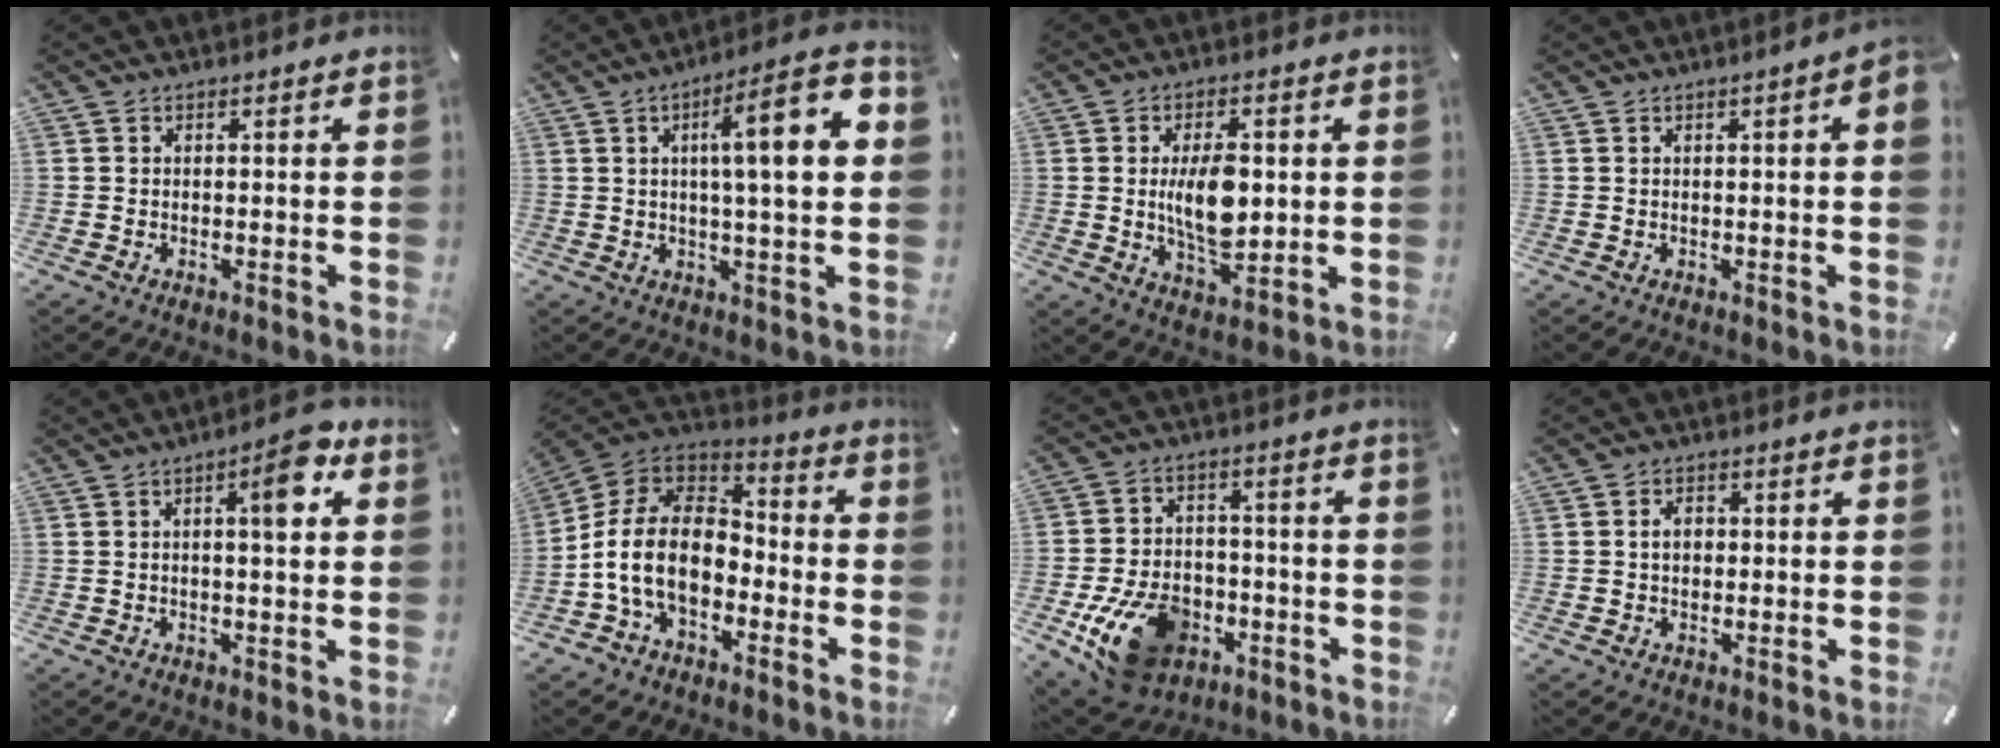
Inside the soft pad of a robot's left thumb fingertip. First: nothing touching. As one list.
[{"total": 15.6, "force": [3.5, 3.0, 14.9], "torque": [-0.226, -0.006, 0.044]}, {"total": 10.9, "force": [0.9, 5.8, 9.1], "torque": [-0.172, -0.003, 0.009]}, {"total": 3.0, "force": [0.7, 0.2, 2.9], "torque": [-0.053, 0.000, 0.012]}, {"total": 7.5, "force": [2.5, 2.0, 6.8], "torque": [-0.088, -0.010, 0.028]}, {"total": 14.9, "force": [-4.6, 10.4, 9.7], "torque": [-0.214, 0.029, -0.086]}, {"total": 15.8, "force": [-7.0, 10.7, 9.4], "torque": [-0.164, 0.045, -0.110]}, {"total": 3.1, "force": [0.2, 2.4, 2.0], "torque": [-0.034, 0.004, -0.002]}]